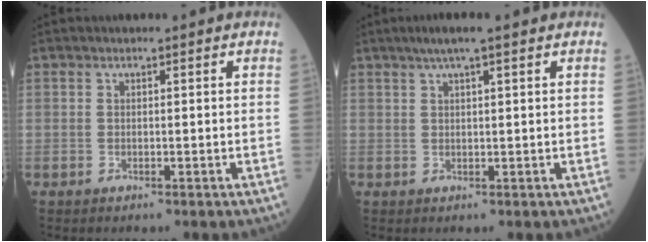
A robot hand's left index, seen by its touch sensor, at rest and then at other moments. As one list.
[{"total": 4.5, "force": [3.1, 0.3, 3.3], "torque": [-0.058, 0.023, 0.052]}]